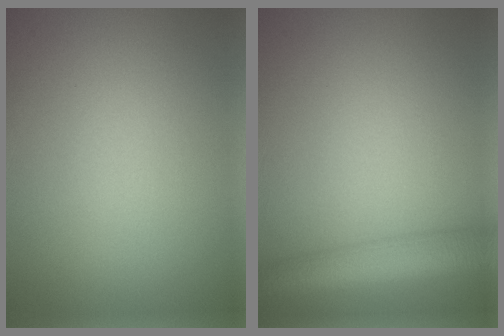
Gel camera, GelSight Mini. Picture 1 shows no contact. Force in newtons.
{"total": 5.4, "press": 5.4, "slide": 0.1}